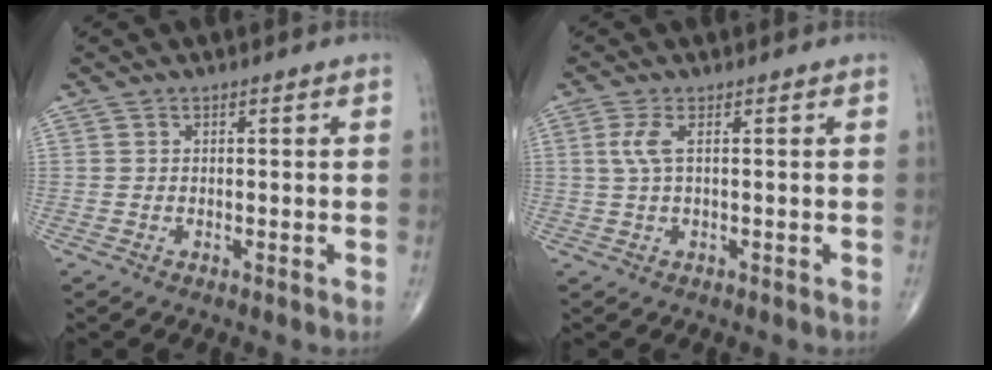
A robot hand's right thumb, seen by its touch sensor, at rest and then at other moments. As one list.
[{"total": 2.8, "force": [0.6, 0.6, 2.7], "torque": [-0.081, 0.007, 0.014]}]